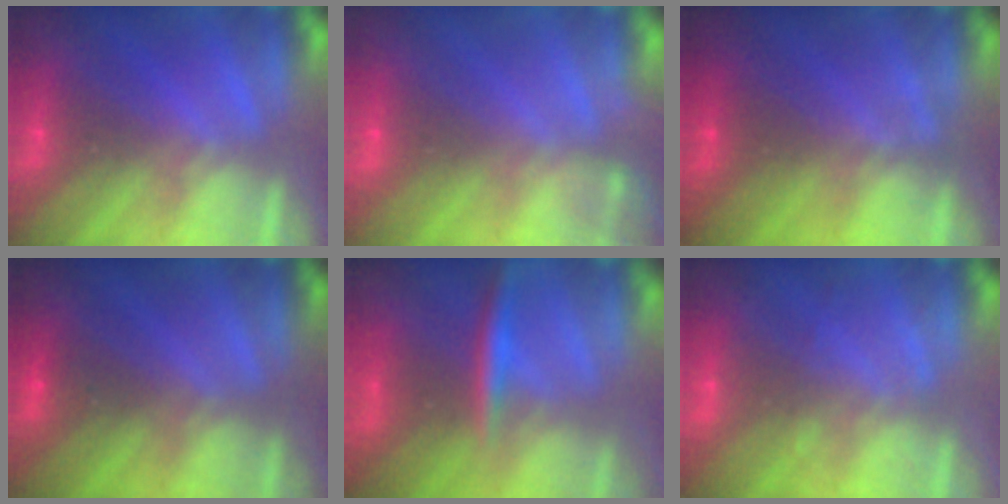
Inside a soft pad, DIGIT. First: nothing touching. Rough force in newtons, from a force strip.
{"total": 1.8}
{"total": 1.4}
{"total": 1.8}
{"total": 2.8}
{"total": 2.0}